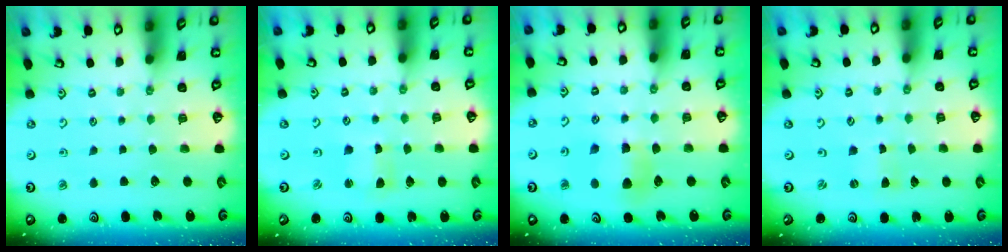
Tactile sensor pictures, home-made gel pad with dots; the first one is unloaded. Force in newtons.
{"total": 1.9, "press": 1.9, "slide": 0.3}
{"total": 6.2, "press": 6.1, "slide": 0.6}
{"total": 0.9, "press": 0.9, "slide": 0.1}